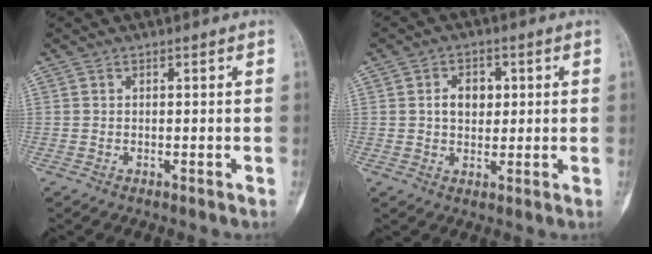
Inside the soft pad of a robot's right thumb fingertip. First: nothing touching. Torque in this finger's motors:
{"motor_torque": [0.86, 0.71, 0.30, -0.13, 0.03]}